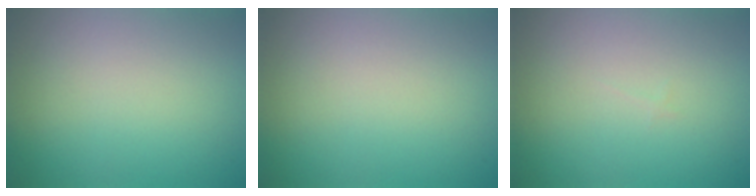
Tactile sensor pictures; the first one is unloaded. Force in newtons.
{"total": 0.0}
{"total": 0.0}